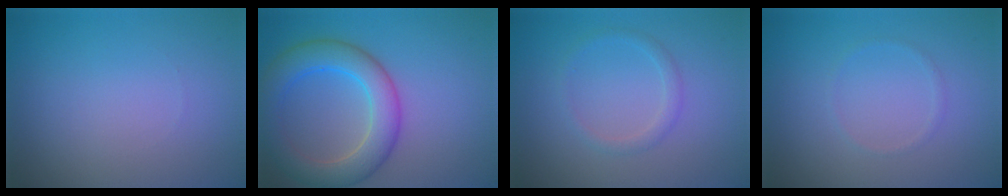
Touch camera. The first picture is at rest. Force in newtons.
{"total": 6.1, "press": 6.1, "slide": 0.2}
{"total": 1.3, "press": 1.3, "slide": 0.1}
{"total": 0.6, "press": 0.6, "slide": 0.1}